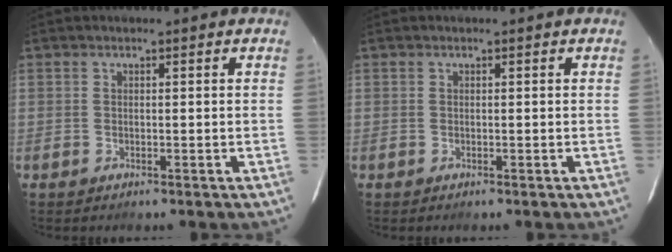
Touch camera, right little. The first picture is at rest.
{"total": 0.0}